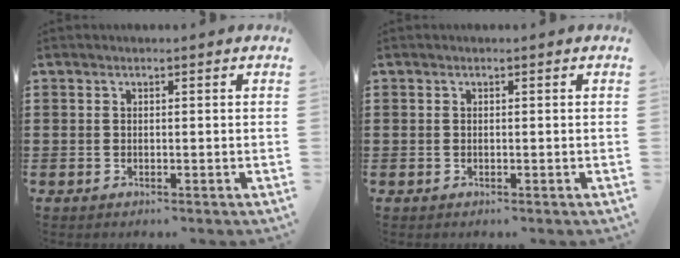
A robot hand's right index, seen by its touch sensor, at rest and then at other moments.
{"total": 0.0}